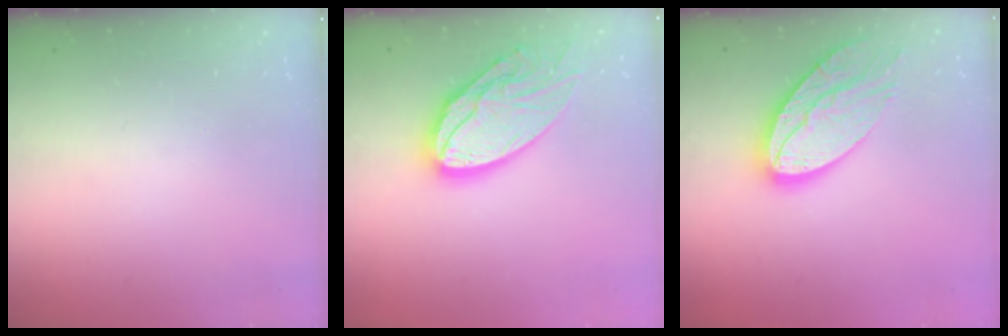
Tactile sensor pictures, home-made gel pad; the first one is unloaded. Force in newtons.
{"total": 20.0, "press": 19.9, "slide": 1.8}
{"total": 17.2, "press": 17.1, "slide": 1.5}